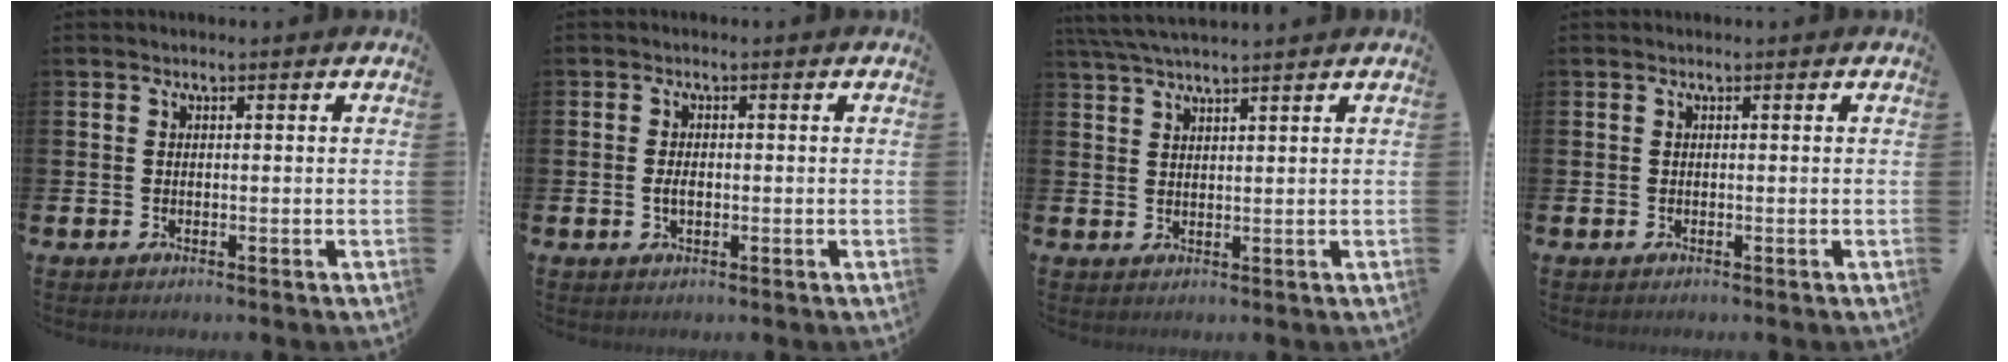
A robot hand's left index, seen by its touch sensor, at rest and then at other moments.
{"total": 1.8, "force": [-0.2, 1.0, 1.5], "torque": [-0.029, 0.004, -0.006]}
{"total": 3.7, "force": [3.5, -0.1, 1.2], "torque": [-0.037, -0.007, 0.067]}
{"total": 0.0}